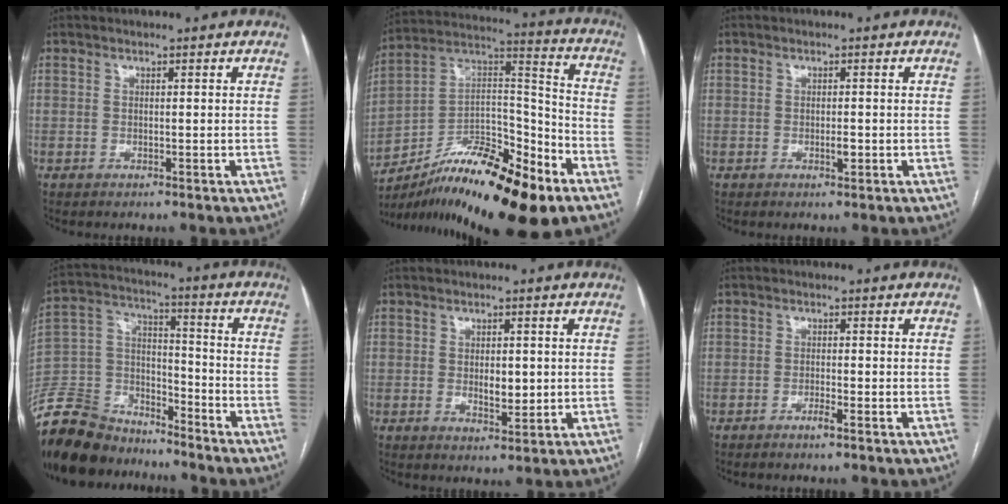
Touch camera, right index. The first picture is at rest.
{"total": 22.7, "force": [-14.5, 5.8, 16.5], "torque": [-0.264, 0.021, -0.238]}
{"total": 1.2, "force": [-0.4, 0.3, 1.1], "torque": [-0.020, 0.000, -0.006]}
{"total": 16.6, "force": [-14.7, 6.3, 4.4], "torque": [-0.092, 0.028, -0.270]}
{"total": 3.6, "force": [0.0, 1.6, 3.3], "torque": [-0.053, -0.004, 0.003]}
{"total": 1.7, "force": [-1.2, -0.1, 1.2], "torque": [-0.023, -0.001, -0.021]}